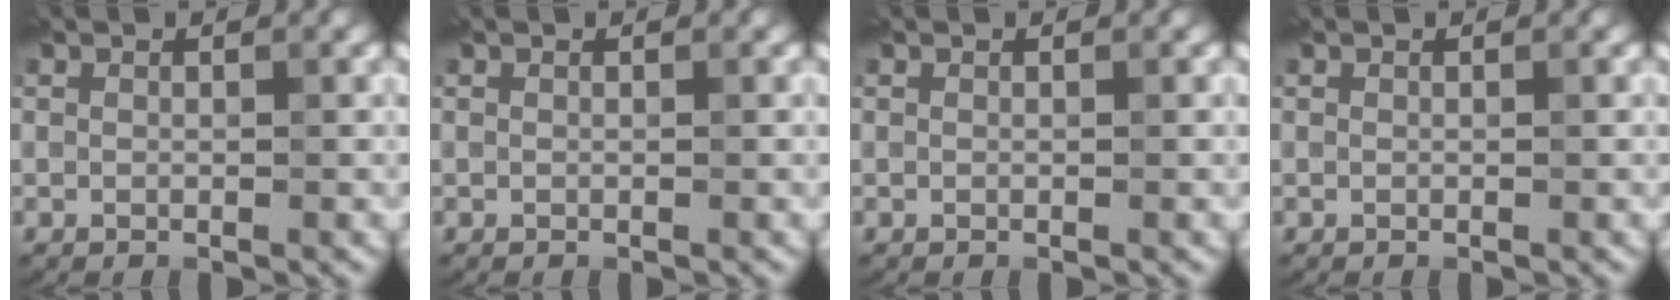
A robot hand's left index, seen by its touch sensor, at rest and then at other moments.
{"total": 0.0}
{"total": 0.0}
{"total": 0.0}